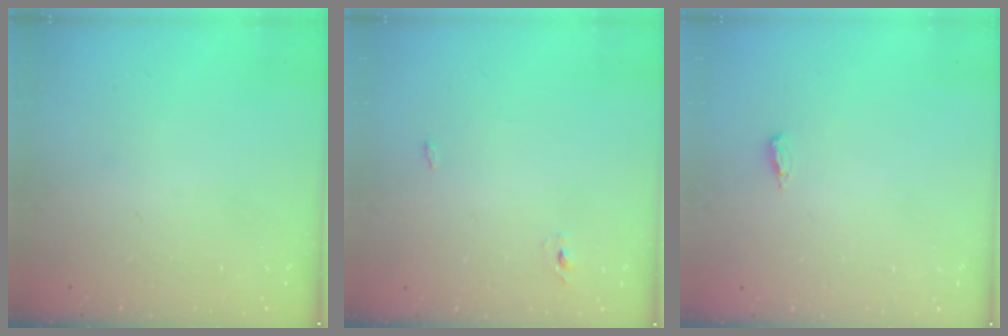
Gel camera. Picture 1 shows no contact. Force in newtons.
{"total": 2.3, "press": 2.1, "slide": 1.0}
{"total": 2.7, "press": 2.5, "slide": 1.0}